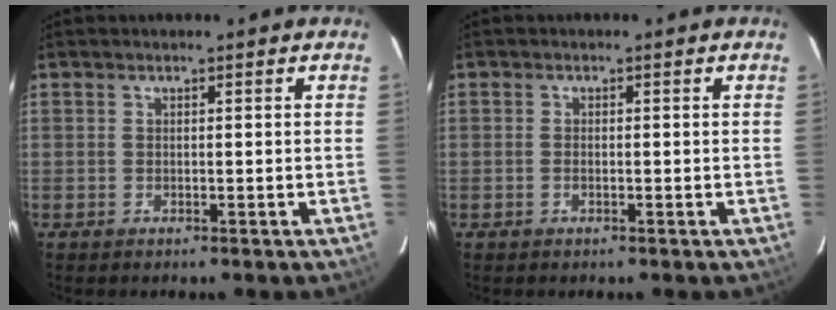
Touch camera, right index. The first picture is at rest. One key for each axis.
{"total": 0.7, "fx": -0.4, "fy": 0.4, "fz": 0.5, "tx": -0.010, "ty": 0.001, "tz": -0.008}